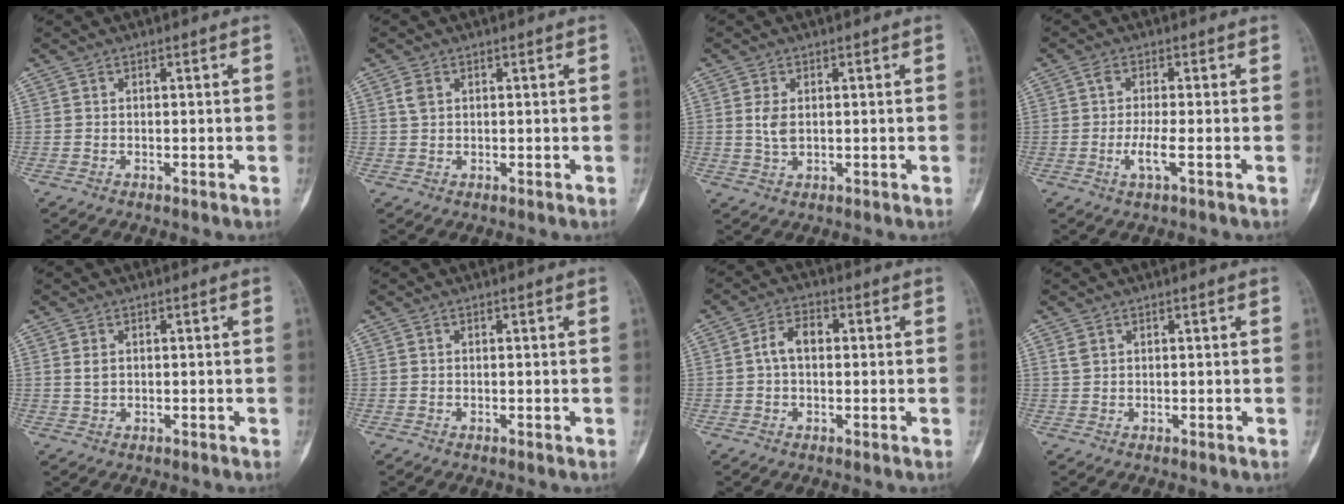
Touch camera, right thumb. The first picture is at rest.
{"total": 2.0, "force": [0.8, 1.3, 1.3], "torque": [-0.027, 0.005, 0.018]}
{"total": 3.2, "force": [0.5, 1.8, 2.6], "torque": [-0.051, -0.005, 0.012]}
{"total": 3.9, "force": [-1.1, 0.5, 3.7], "torque": [-0.082, -0.006, -0.026]}
{"total": 1.6, "force": [0.3, 1.1, 1.1], "torque": [-0.017, 0.000, 0.007]}
{"total": 0.0}
{"total": 5.1, "force": [0.3, 3.2, 3.9], "torque": [-0.065, 0.017, -0.002]}
{"total": 1.2, "force": [0.7, 0.8, 0.6], "torque": [-0.010, 0.004, 0.017]}